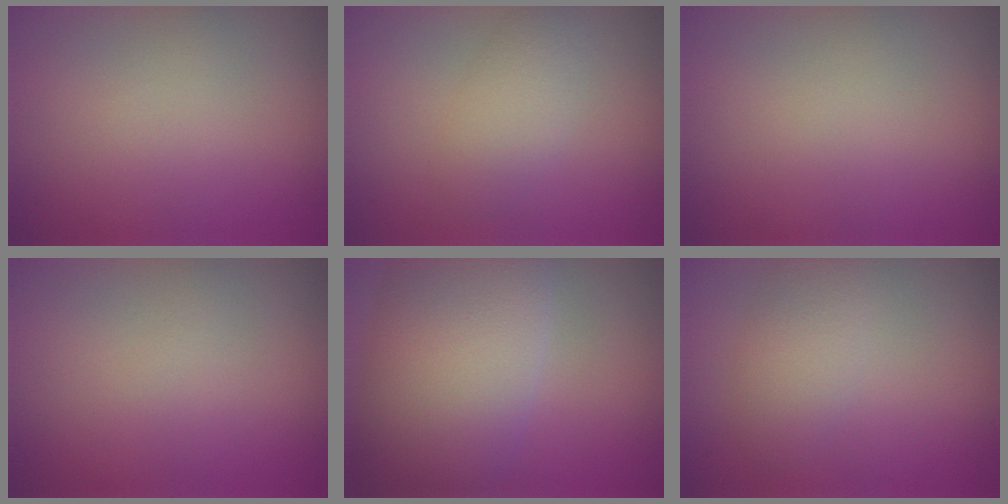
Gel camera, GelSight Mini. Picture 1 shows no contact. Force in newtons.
{"total": 2.6, "press": 2.6, "slide": 0.1}
{"total": 0.0}
{"total": 0.0}
{"total": 12.4, "press": 12.4, "slide": 0.5}
{"total": 2.9, "press": 2.9, "slide": 0.1}